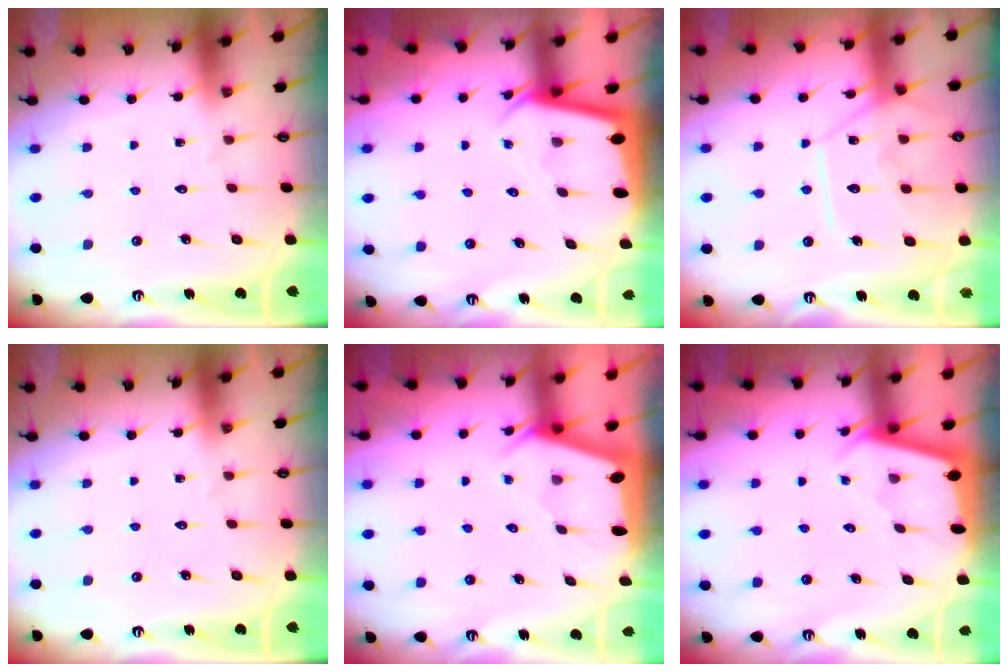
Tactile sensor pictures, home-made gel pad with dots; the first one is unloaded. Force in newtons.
{"total": 2.3, "press": 2.3, "slide": 0.0}
{"total": 12.0, "press": 12.0, "slide": 0.9}
{"total": 0.0}
{"total": 2.1, "press": 2.0, "slide": 0.3}
{"total": 2.2, "press": 2.2, "slide": 0.1}